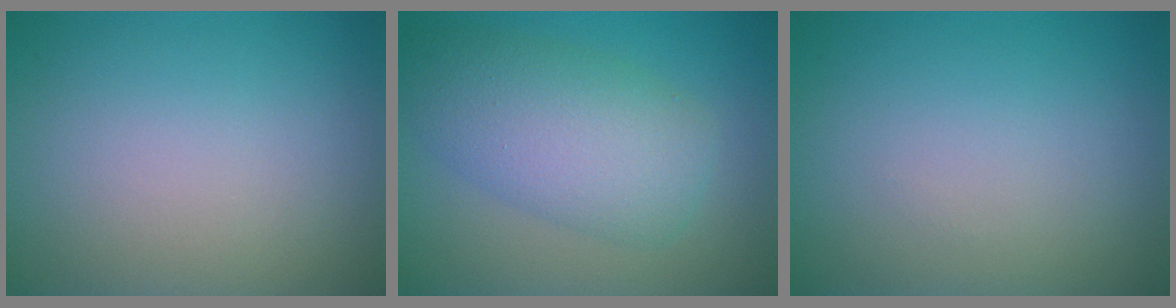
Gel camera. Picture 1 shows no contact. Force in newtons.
{"total": 6.7, "press": 6.7, "slide": 0.2}
{"total": 0.0}